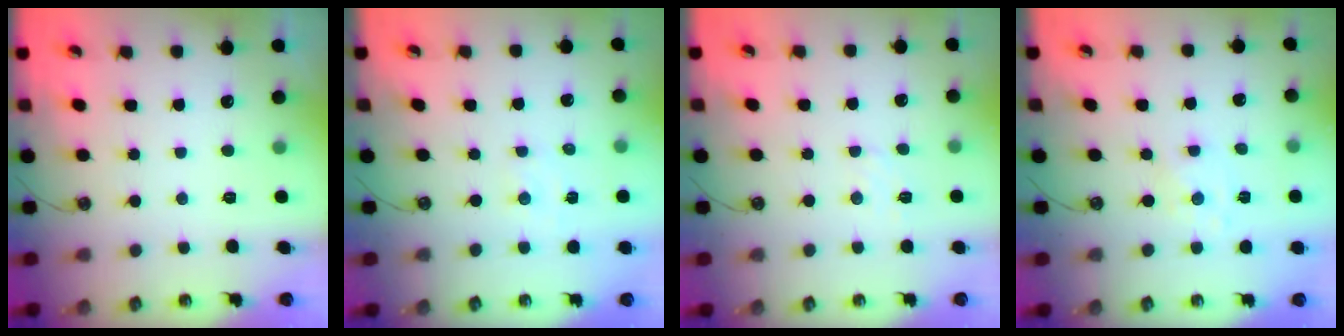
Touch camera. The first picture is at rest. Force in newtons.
{"total": 2.4, "press": 2.4, "slide": 0.5}
{"total": 5.3, "press": 5.3, "slide": 0.7}
{"total": 2.0, "press": 2.0, "slide": 0.3}